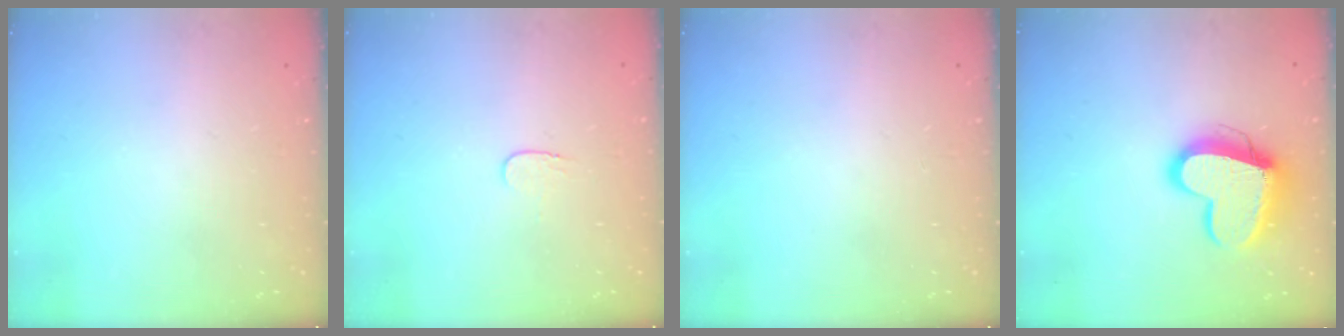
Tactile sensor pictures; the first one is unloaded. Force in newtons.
{"total": 3.5, "press": 3.5, "slide": 0.4}
{"total": 0.0}
{"total": 15.0, "press": 14.9, "slide": 1.6}